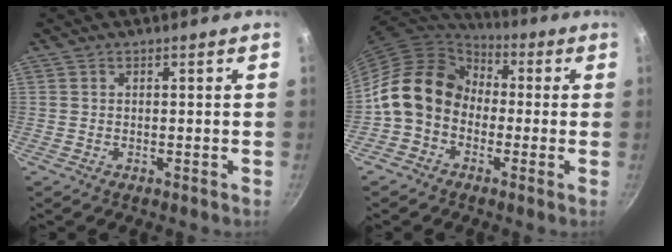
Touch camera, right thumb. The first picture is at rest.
{"total": 13.6, "force": [-1.1, 11.2, 7.8], "torque": [-0.100, 0.041, -0.041]}